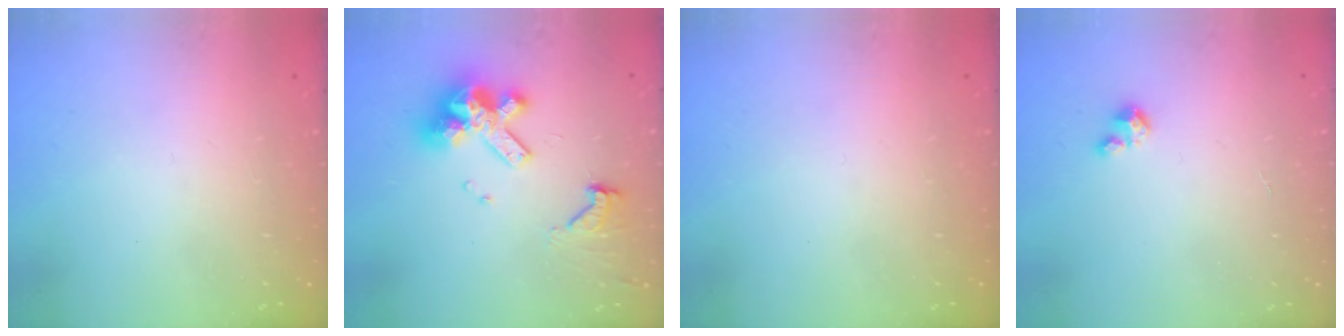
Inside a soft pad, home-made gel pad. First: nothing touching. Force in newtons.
{"total": 14.4, "press": 14.4, "slide": 1.3}
{"total": 0.0}
{"total": 2.7, "press": 2.7, "slide": 0.2}